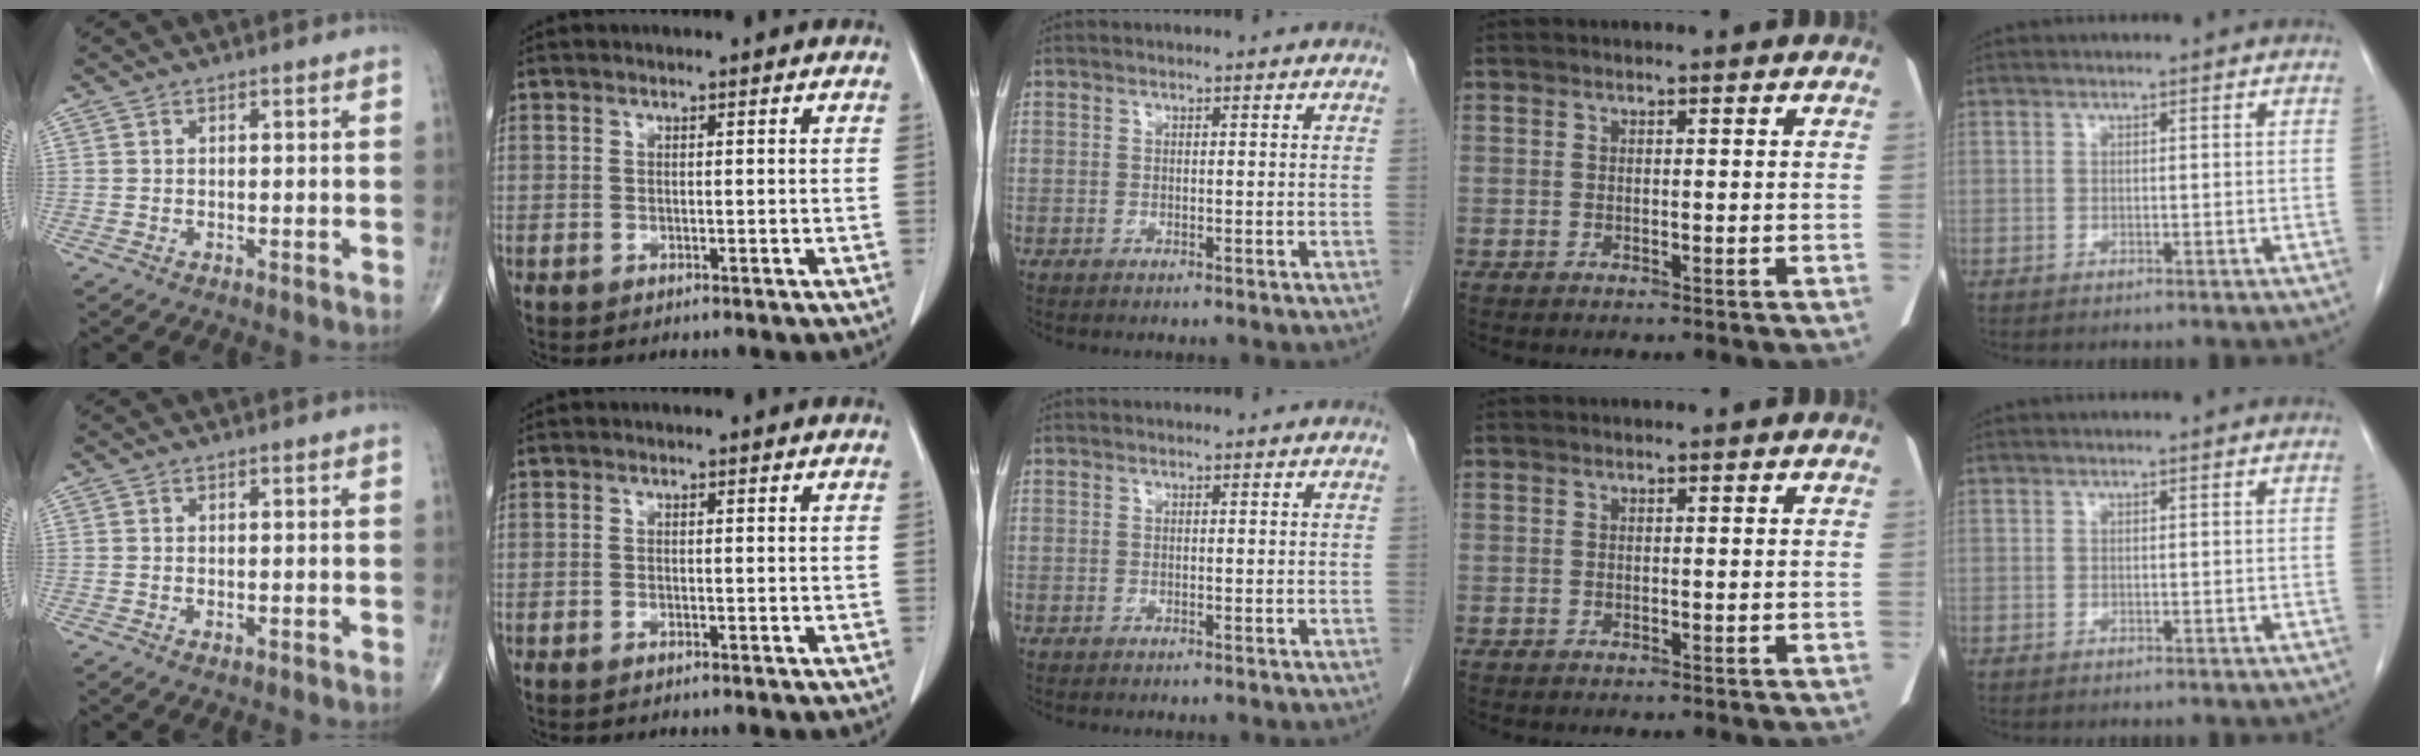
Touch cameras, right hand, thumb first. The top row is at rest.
{"thumb": {"total": 0.7, "force": [-0.2, 0.4, 0.6], "torque": [-0.009, -0.001, -0.002]}, "index": {"total": 0.6, "force": [-0.5, 0.1, 0.3], "torque": [-0.009, -0.001, -0.007]}}